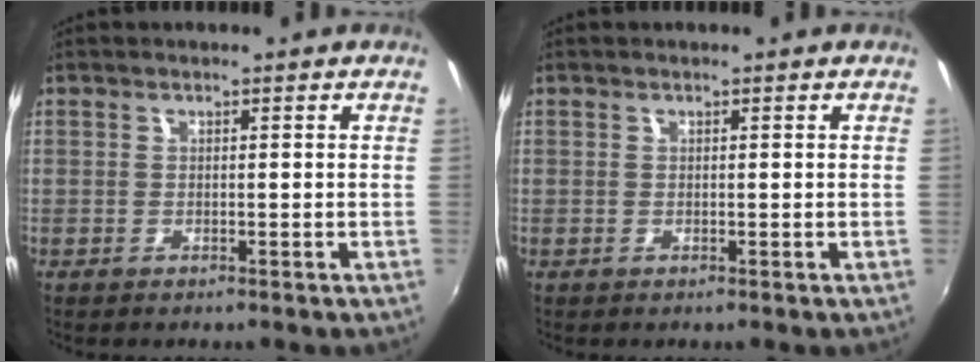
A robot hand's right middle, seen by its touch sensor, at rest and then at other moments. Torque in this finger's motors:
{"motor_torque": [-0.05, -0.02, 0.00, 0.00]}